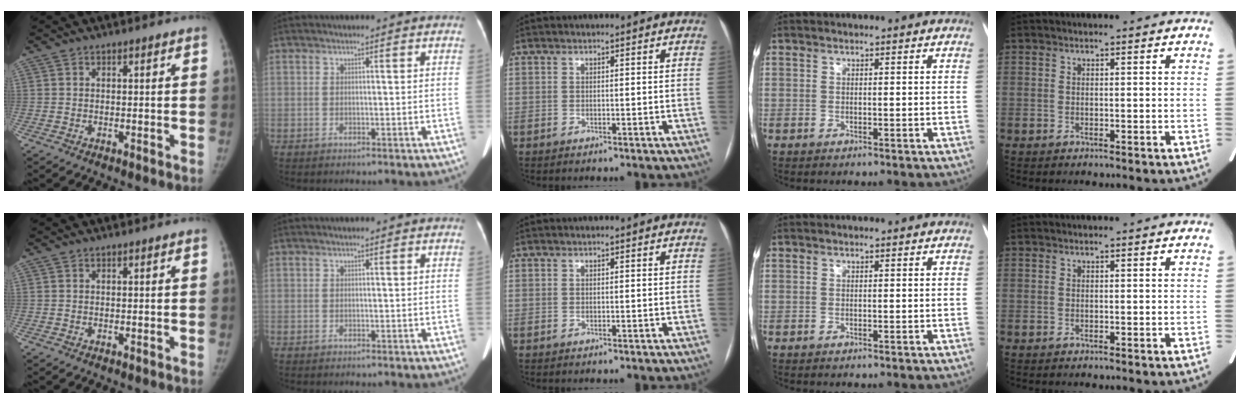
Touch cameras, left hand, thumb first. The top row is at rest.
{}